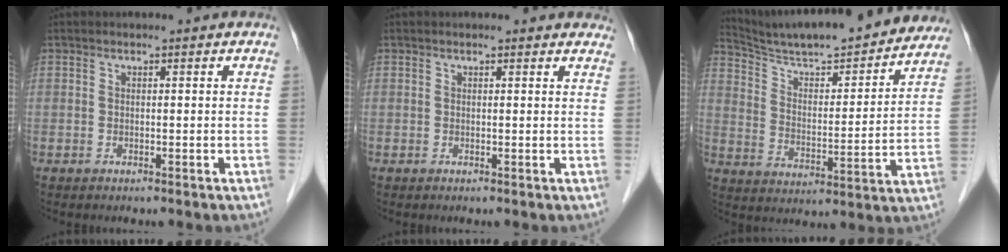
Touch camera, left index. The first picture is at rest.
{"total": 3.2, "force": [2.9, 1.0, 0.7], "torque": [-0.003, 0.003, 0.016]}
{"total": 23.1, "force": [21.2, 2.8, 8.8], "torque": [-0.142, -0.020, 0.301]}